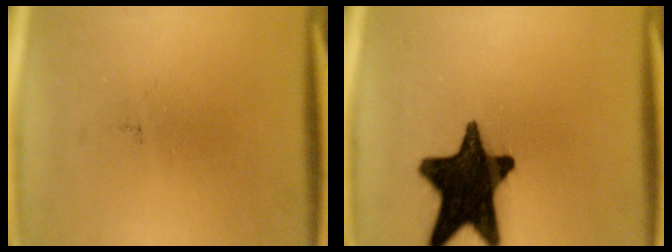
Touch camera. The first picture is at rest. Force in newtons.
{"total": 17.7}